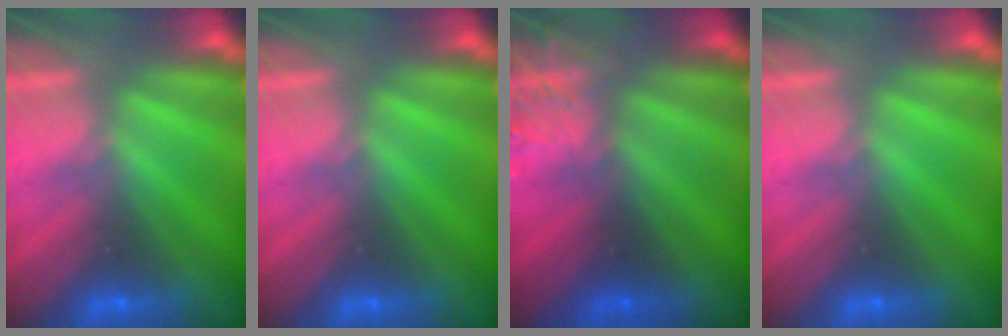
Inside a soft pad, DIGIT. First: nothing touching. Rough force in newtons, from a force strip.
{"total": 0.0}
{"total": 3.5}
{"total": 0.0}